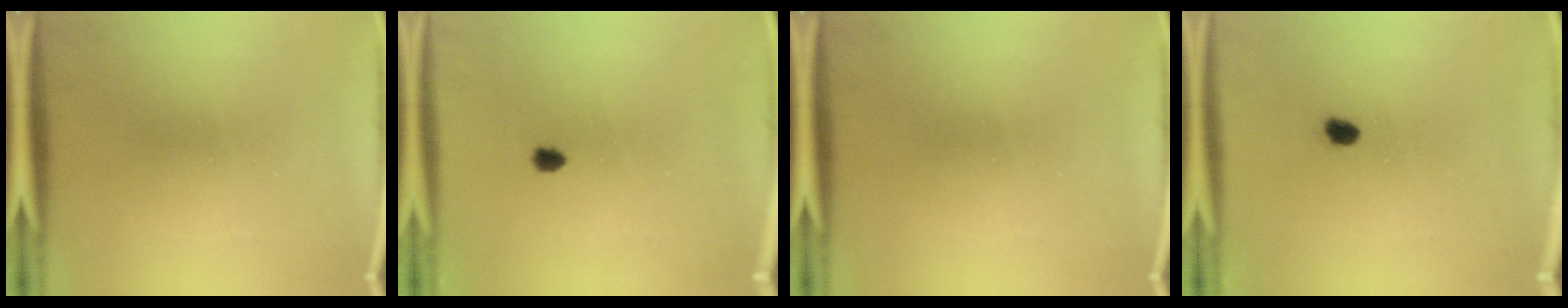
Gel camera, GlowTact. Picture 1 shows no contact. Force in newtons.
{"total": 1.1}
{"total": 0.0}
{"total": 3.0}